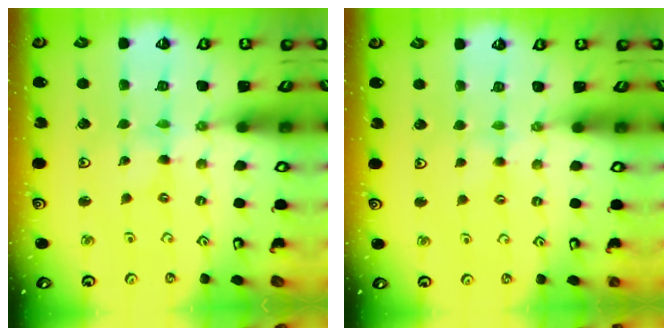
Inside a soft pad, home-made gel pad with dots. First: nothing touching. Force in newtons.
{"total": 2.8, "press": 2.8, "slide": 0.5}